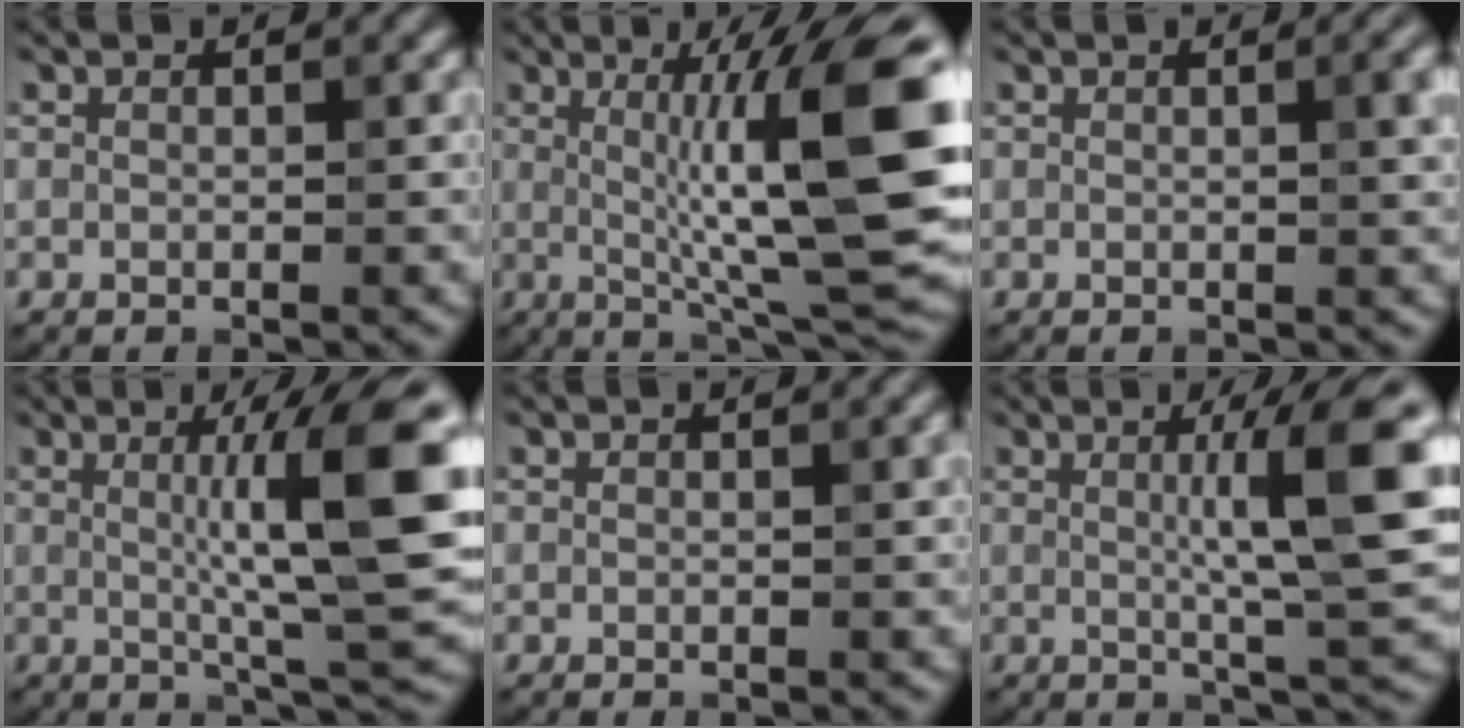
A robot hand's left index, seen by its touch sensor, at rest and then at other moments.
{"total": 12.8, "force": [0.8, 2.3, 12.6], "torque": [-0.169, 0.009, 0.015]}
{"total": 2.8, "force": [0.5, 0.8, 2.6], "torque": [-0.027, 0.007, 0.003]}
{"total": 10.0, "force": [1.2, 1.6, 9.8], "torque": [-0.124, 0.004, 0.022]}
{"total": 0.6, "force": [0.1, 0.1, 0.6], "torque": [-0.006, 0.002, 0.001]}
{"total": 8.1, "force": [1.1, 1.2, 8.0], "torque": [-0.107, 0.008, 0.017]}